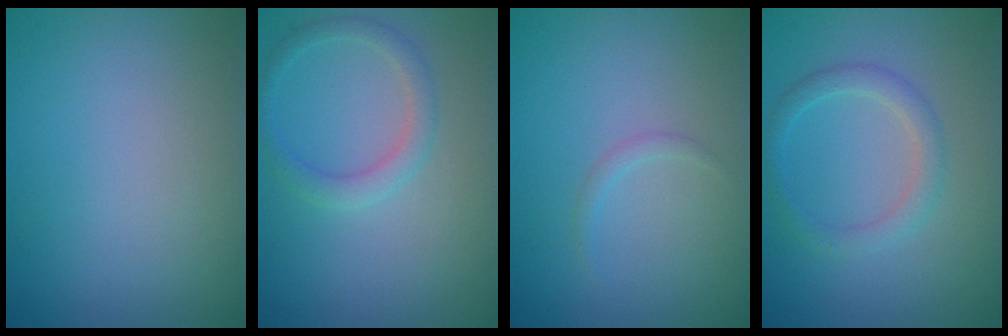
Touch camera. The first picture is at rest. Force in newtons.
{"total": 2.0, "press": 2.0, "slide": 0.1}
{"total": 0.7, "press": 0.7, "slide": 0.1}
{"total": 2.0, "press": 2.0, "slide": 0.1}